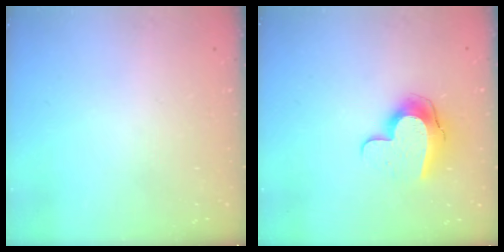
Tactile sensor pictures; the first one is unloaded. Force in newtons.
{"total": 11.2, "press": 11.2, "slide": 1.1}